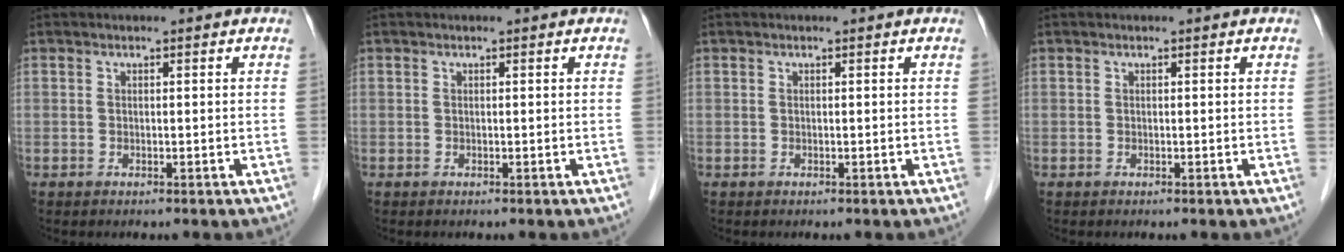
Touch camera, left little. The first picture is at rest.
{"total": 0.0}
{"total": 0.0}
{"total": 0.0}